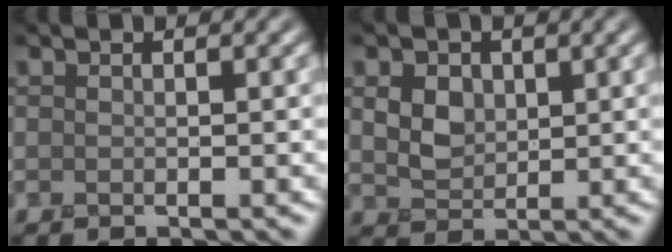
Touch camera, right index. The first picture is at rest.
{"total": 3.5, "force": [0.9, 2.6, 2.1], "torque": [-0.054, 0.000, 0.013]}